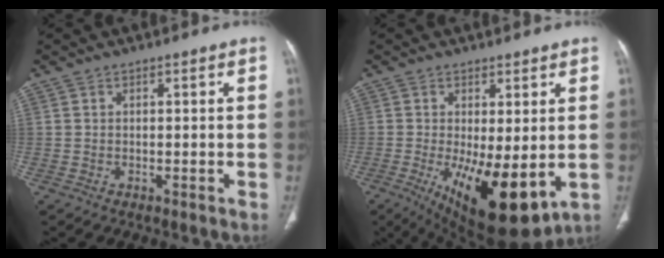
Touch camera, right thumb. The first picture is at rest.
{"total": 15.0, "force": [-3.1, 5.5, 13.6], "torque": [-0.216, -0.033, -0.027]}